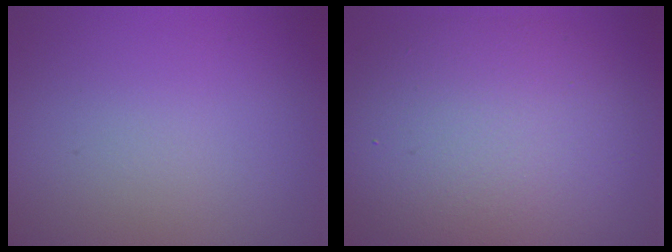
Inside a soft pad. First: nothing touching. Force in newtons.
{"total": 9.7, "press": 9.7, "slide": 0.9}